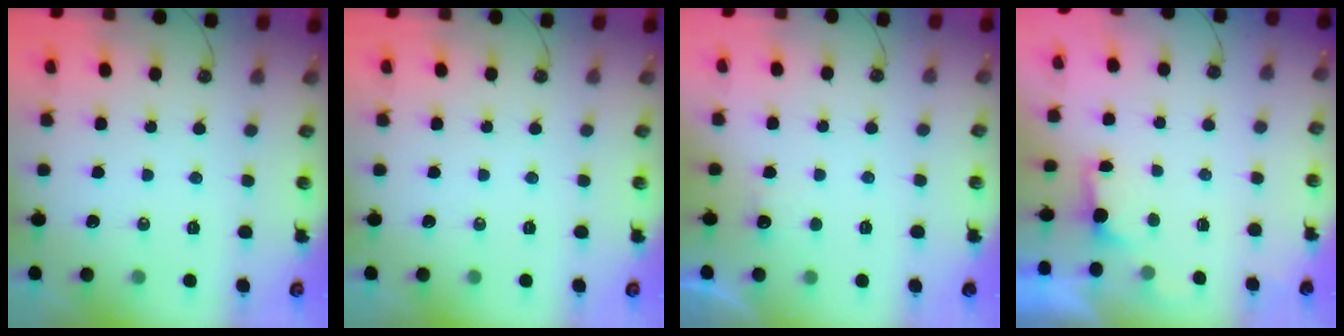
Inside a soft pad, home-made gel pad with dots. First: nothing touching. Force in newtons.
{"total": 0.0}
{"total": 1.5, "press": 1.4, "slide": 0.6}
{"total": 2.0, "press": 1.8, "slide": 0.9}